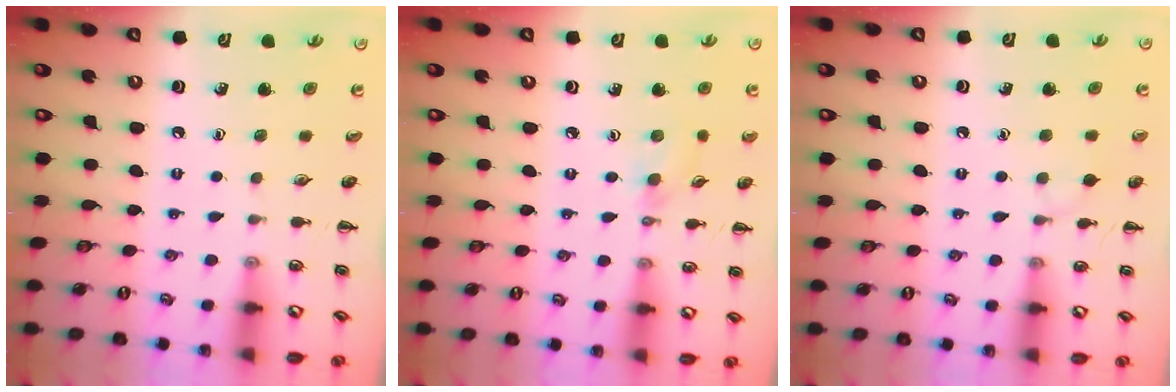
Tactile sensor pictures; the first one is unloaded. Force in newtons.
{"total": 3.5, "press": 3.2, "slide": 1.4}
{"total": 4.9, "press": 4.5, "slide": 1.8}